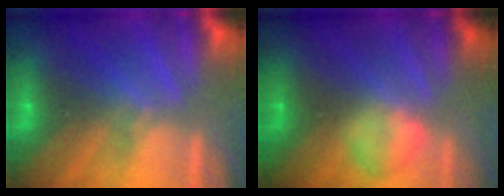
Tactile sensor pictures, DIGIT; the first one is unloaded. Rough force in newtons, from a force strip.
{"total": 2.3}